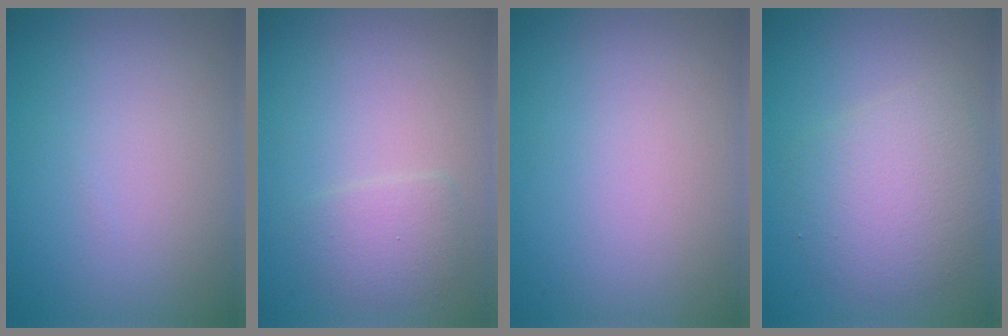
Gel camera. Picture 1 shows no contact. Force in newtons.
{"total": 2.0, "press": 2.0, "slide": 0.1}
{"total": 0.0}
{"total": 4.7, "press": 4.7, "slide": 0.1}